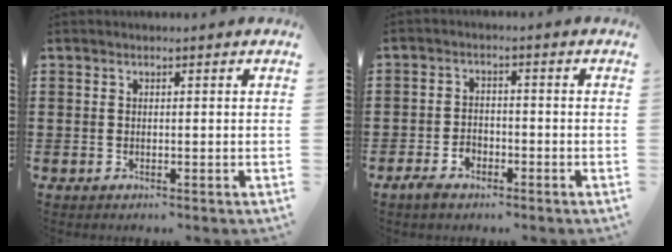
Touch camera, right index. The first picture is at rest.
{"total": 2.6, "force": [-1.8, 1.6, 1.0], "torque": [-0.030, 0.002, -0.040]}